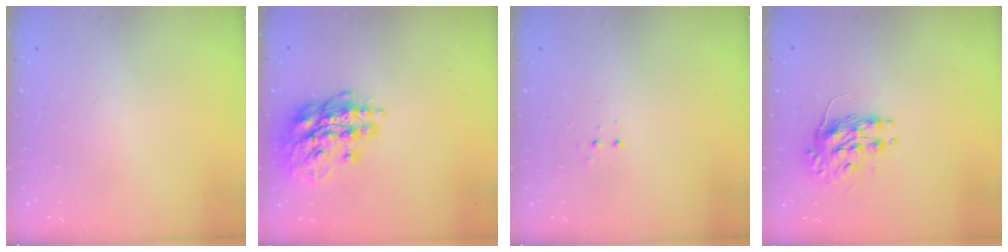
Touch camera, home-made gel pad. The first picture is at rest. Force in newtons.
{"total": 16.4, "press": 16.4, "slide": 0.6}
{"total": 3.3, "press": 3.2, "slide": 0.7}
{"total": 8.1, "press": 8.1, "slide": 0.1}